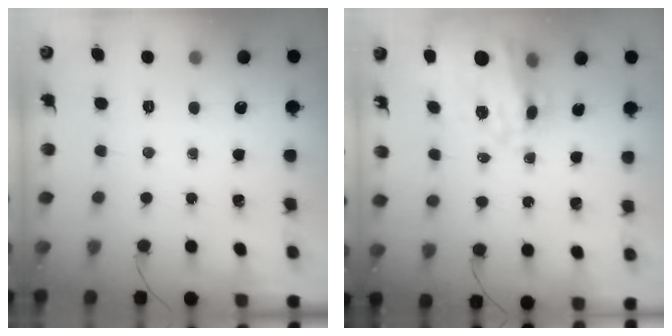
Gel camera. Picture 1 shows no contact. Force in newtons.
{"total": 14.4, "press": 13.9, "slide": 4.0}